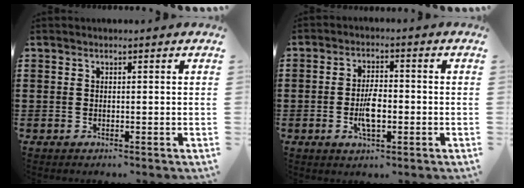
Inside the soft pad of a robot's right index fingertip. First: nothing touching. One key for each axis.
{"total": 5.1, "fx": -1.0, "fy": 2.1, "fz": 4.6, "tx": -0.091, "ty": 0.001, "tz": -0.020}